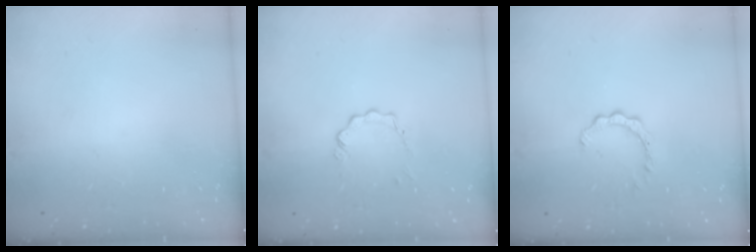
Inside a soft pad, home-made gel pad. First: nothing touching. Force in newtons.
{"total": 2.9, "press": 2.9, "slide": 0.2}
{"total": 2.2, "press": 2.1, "slide": 0.3}